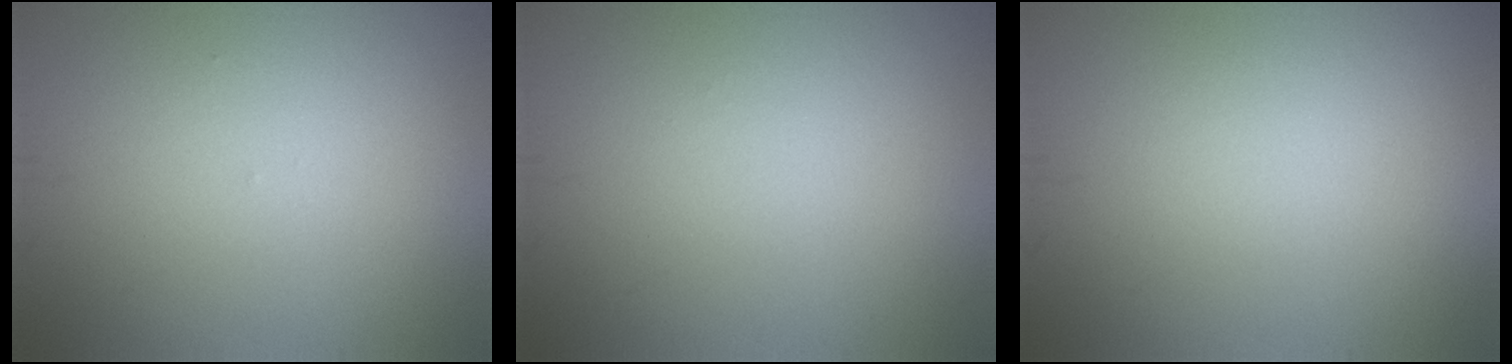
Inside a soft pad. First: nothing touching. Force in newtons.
{"total": 0.0}
{"total": 0.0}